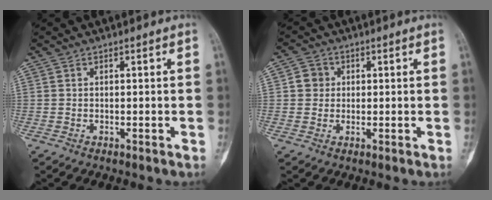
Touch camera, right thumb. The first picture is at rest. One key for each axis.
{"total": 3.5, "fx": 0.6, "fy": 3.3, "fz": 1.1, "tx": 0.000, "ty": 0.003, "tz": 0.008}